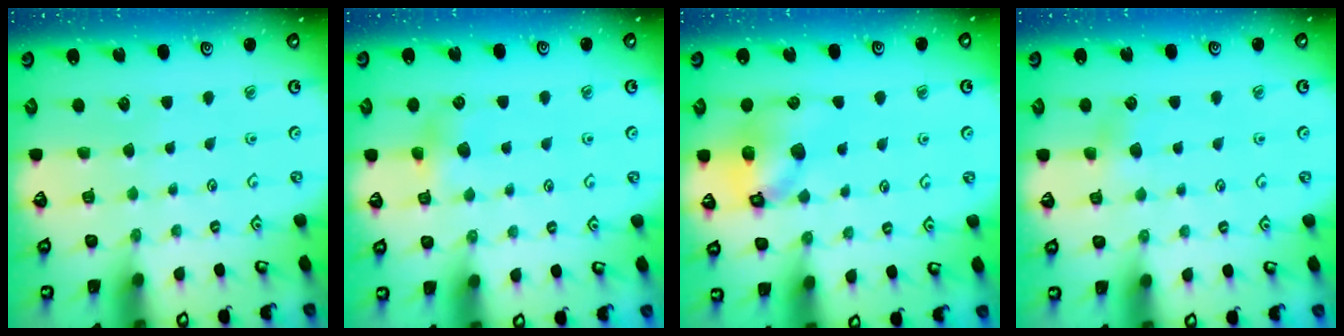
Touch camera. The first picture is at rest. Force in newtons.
{"total": 4.5, "press": 4.5, "slide": 0.6}
{"total": 11.4, "press": 11.3, "slide": 1.7}
{"total": 3.2, "press": 3.2, "slide": 0.4}